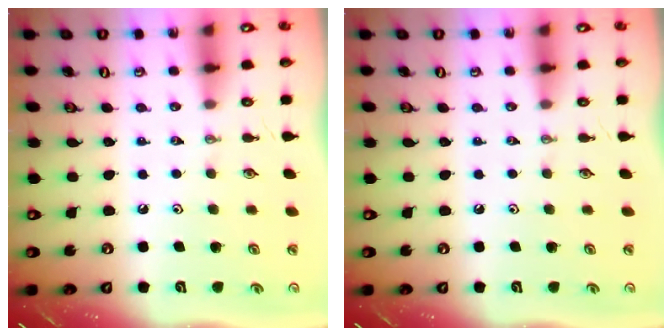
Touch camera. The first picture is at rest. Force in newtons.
{"total": 0.0}